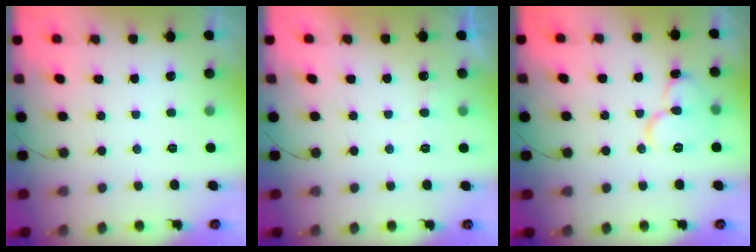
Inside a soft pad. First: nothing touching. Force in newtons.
{"total": 4.0, "press": 4.0, "slide": 0.2}
{"total": 10.3, "press": 10.2, "slide": 1.2}